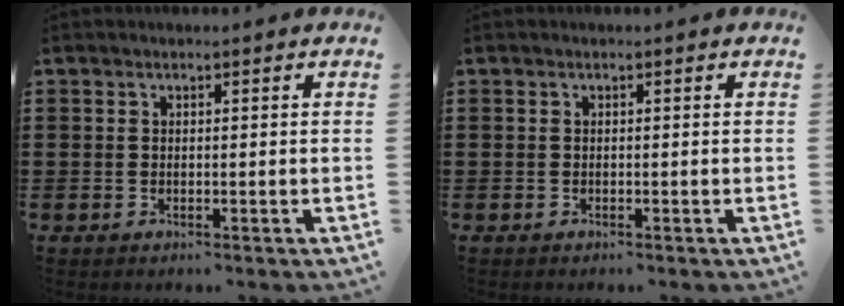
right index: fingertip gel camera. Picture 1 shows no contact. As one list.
[{"total": 0.0}]